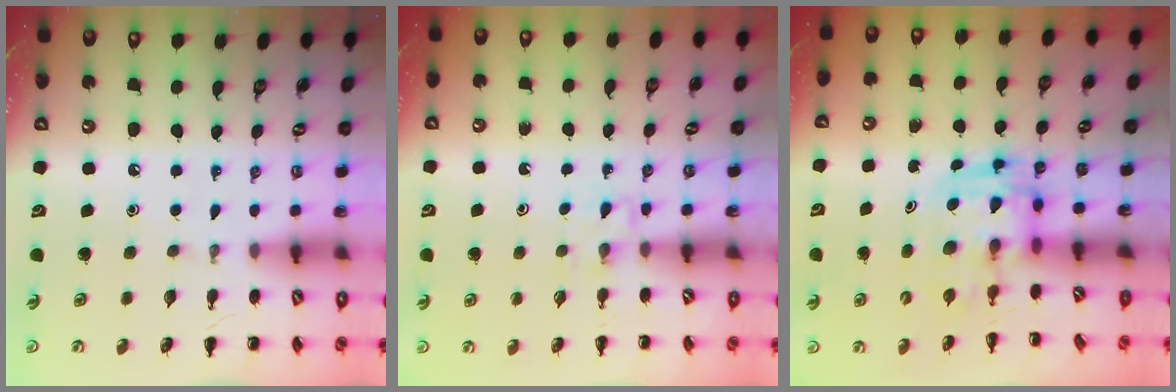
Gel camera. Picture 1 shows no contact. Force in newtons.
{"total": 3.4, "press": 3.2, "slide": 1.2}
{"total": 3.3, "press": 3.2, "slide": 0.7}